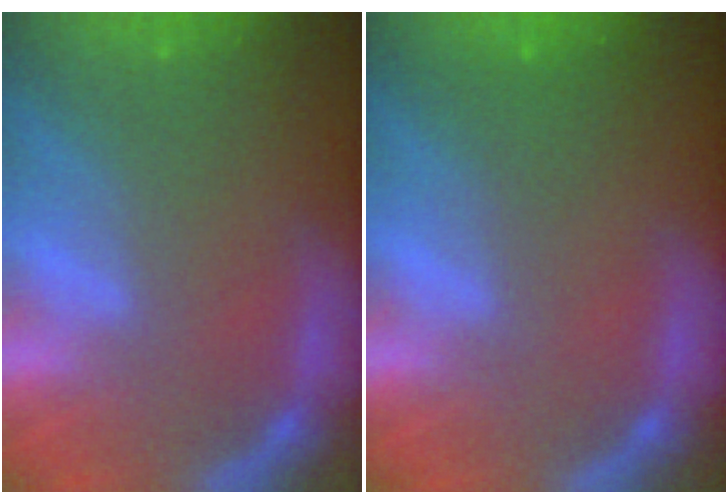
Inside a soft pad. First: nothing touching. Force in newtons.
{"total": 1.0}